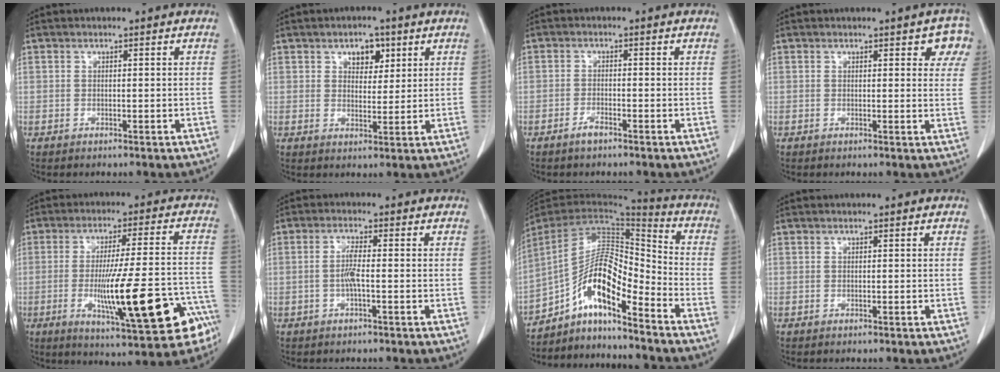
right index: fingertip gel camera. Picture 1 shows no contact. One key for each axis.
{"total": 4.3, "fx": 2.2, "fy": 2.5, "fz": 2.6, "tx": -0.034, "ty": 0.003, "tz": 0.035}
{"total": 1.9, "fx": -1.5, "fy": 0.4, "fz": 1.1, "tx": -0.025, "ty": 0.000, "tz": -0.028}
{"total": 4.8, "fx": 2.9, "fy": 1.8, "fz": 3.4, "tx": -0.022, "ty": 0.002, "tz": 0.019}
{"total": 20.2, "fx": -7.7, "fy": 2.8, "fz": 18.4, "tx": -0.228, "ty": 0.004, "tz": -0.099}
{"total": 2.9, "fx": -0.6, "fy": 0.1, "fz": 2.9, "tx": -0.059, "ty": 0.000, "tz": -0.014}
{"total": 12.7, "fx": -8.5, "fy": 2.4, "fz": 9.2, "tx": -0.158, "ty": 0.023, "tz": -0.149}
{"total": 0.0}